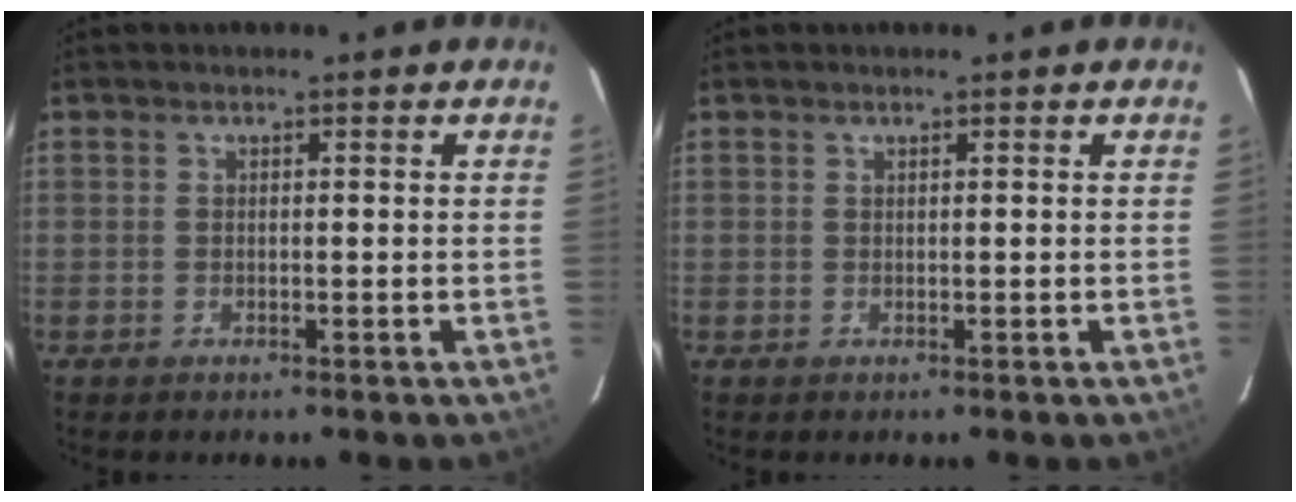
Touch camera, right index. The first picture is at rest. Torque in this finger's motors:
{"motor_torque": [-0.20, 0.05, -0.20, -0.09]}